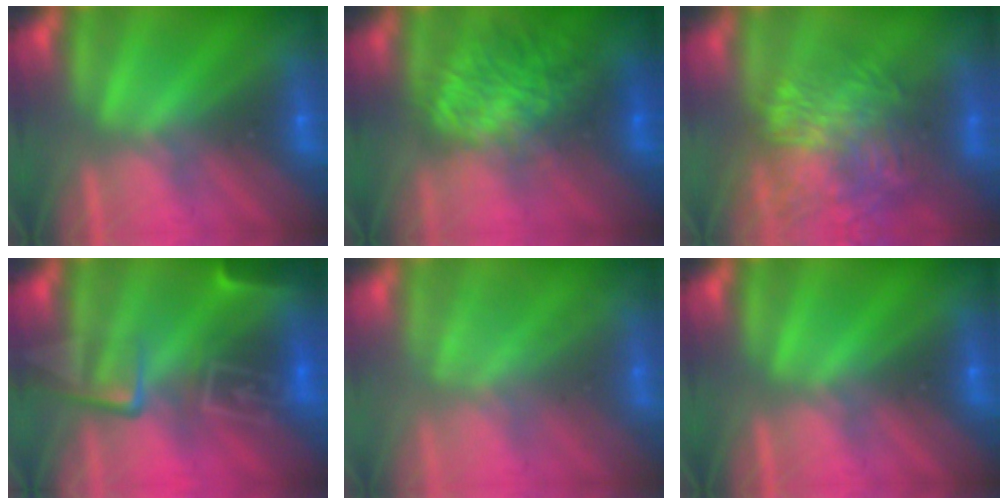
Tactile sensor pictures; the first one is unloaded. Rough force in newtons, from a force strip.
{"total": 10.2}
{"total": 10.2}
{"total": 8.8}
{"total": 1.8}
{"total": 0.0}